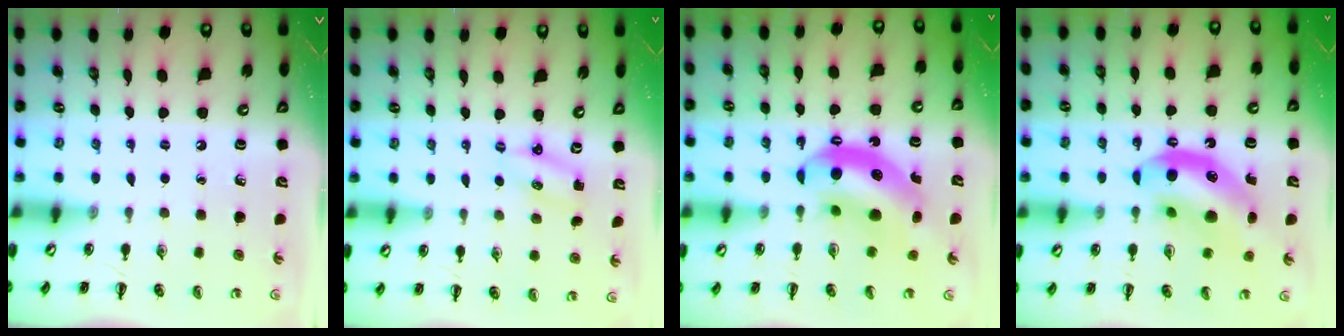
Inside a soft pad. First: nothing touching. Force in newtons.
{"total": 2.3, "press": 2.2, "slide": 0.7}
{"total": 12.6, "press": 12.1, "slide": 3.4}
{"total": 12.9, "press": 12.5, "slide": 3.3}